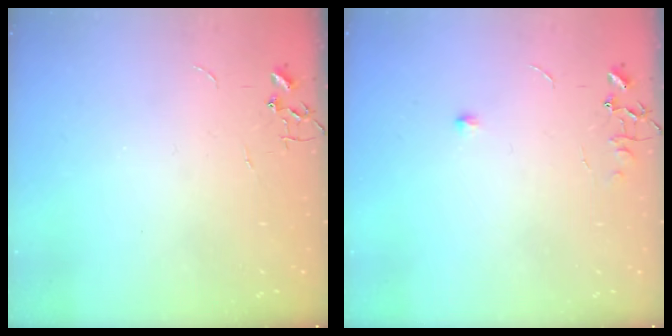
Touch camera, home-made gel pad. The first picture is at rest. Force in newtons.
{"total": 6.7, "press": 6.7, "slide": 0.9}